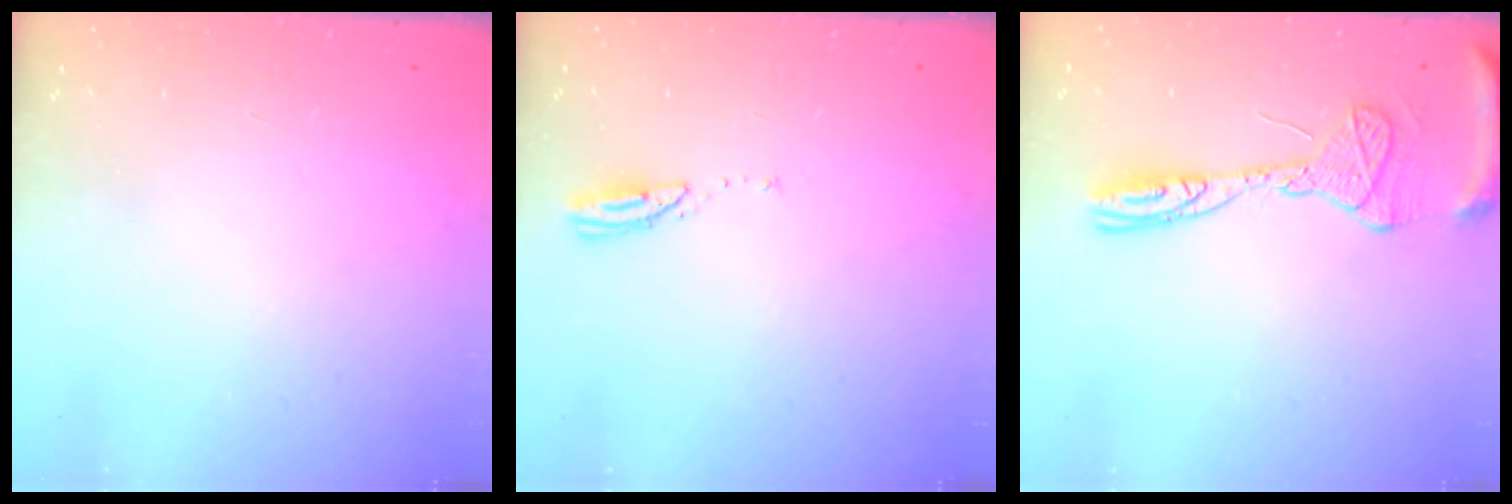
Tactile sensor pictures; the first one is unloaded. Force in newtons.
{"total": 3.0, "press": 2.9, "slide": 0.3}
{"total": 14.7, "press": 14.6, "slide": 1.4}